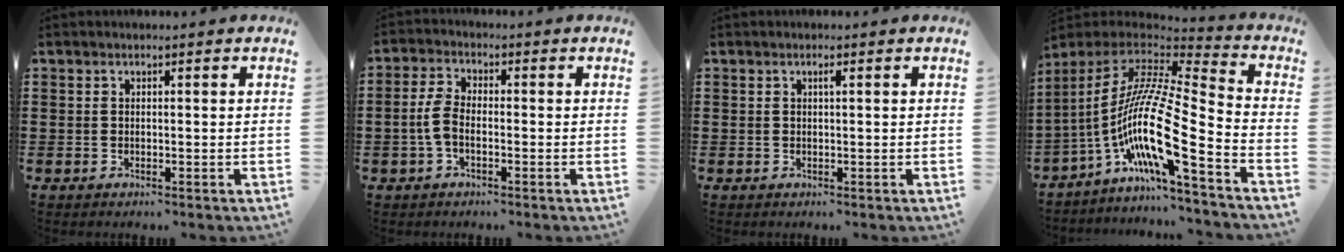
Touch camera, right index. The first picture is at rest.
{"total": 4.0, "force": [-1.3, 1.8, 3.4], "torque": [-0.088, -0.006, -0.031]}
{"total": 0.7, "force": [0.2, 0.1, 0.7], "torque": [-0.013, 0.000, 0.004]}
{"total": 15.1, "force": [-6.3, 2.9, 13.4], "torque": [-0.293, -0.018, -0.132]}